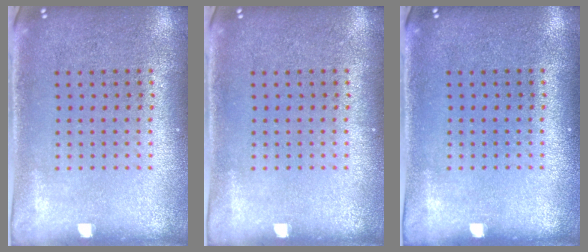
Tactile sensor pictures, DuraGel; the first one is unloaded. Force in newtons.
{"total": 0.0}
{"total": 0.0}